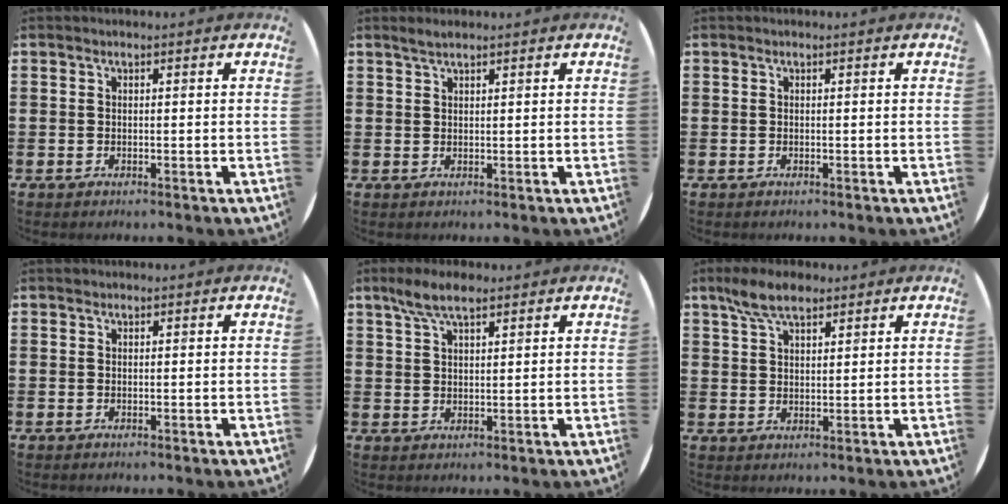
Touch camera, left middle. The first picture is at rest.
{"total": 1.4, "force": [1.3, 0.1, 0.7], "torque": [-0.014, 0.002, 0.023]}
{"total": 0.0}
{"total": 0.0}
{"total": 5.0, "force": [3.6, 1.5, 3.0], "torque": [-0.067, 0.003, 0.066]}
{"total": 5.8, "force": [4.5, 2.3, 3.0], "torque": [-0.068, 0.004, 0.084]}